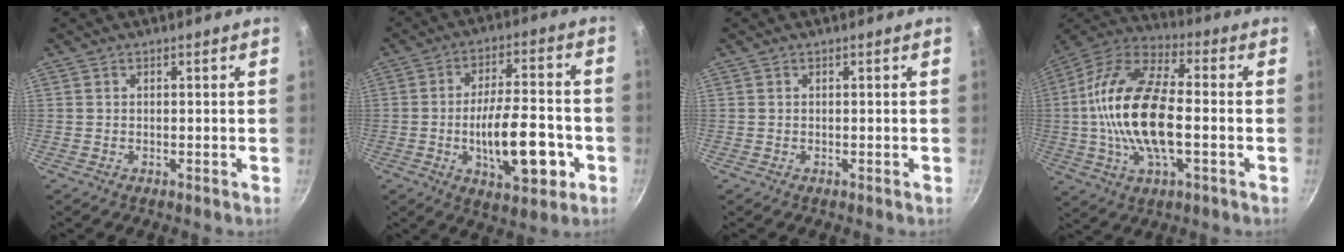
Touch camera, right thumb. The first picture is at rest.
{"total": 15.7, "force": [-4.4, 6.4, 13.6], "torque": [-0.193, 0.023, -0.063]}
{"total": 0.0}
{"total": 20.3, "force": [-1.5, 9.4, 18.0], "torque": [-0.335, 0.031, -0.043]}